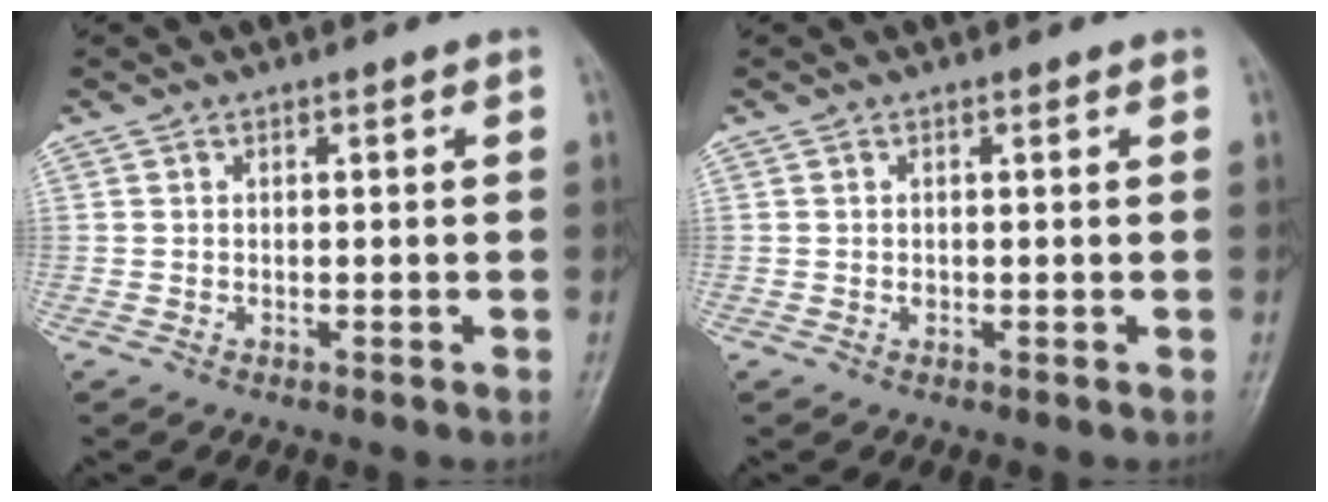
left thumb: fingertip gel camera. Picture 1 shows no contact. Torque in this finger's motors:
{"motor_torque": [0.44, 0.57, 0.44, 0.09, 0.00]}